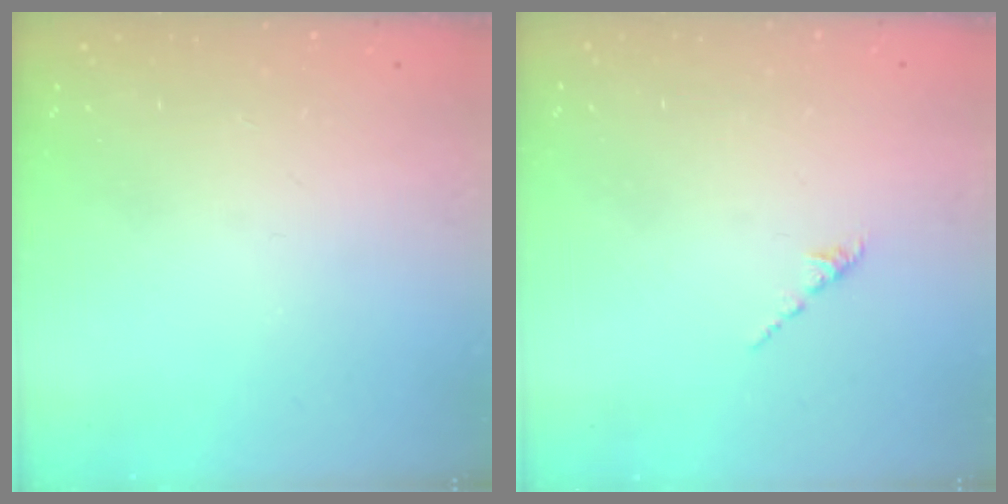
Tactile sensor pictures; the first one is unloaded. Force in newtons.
{"total": 1.6, "press": 1.5, "slide": 0.6}